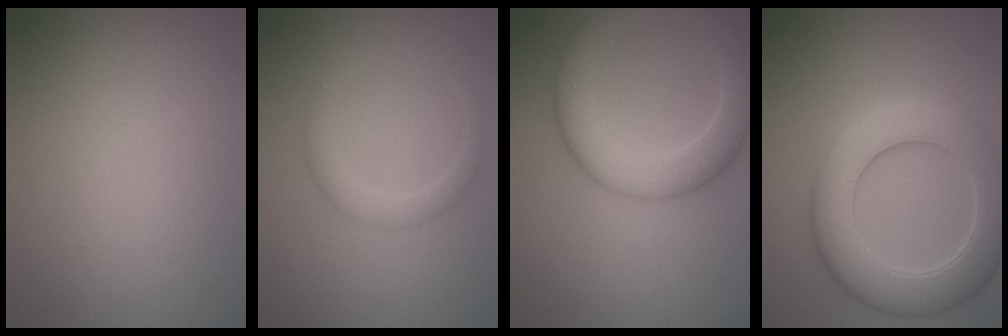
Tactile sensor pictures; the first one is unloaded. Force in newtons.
{"total": 2.1, "press": 2.1, "slide": 0.2}
{"total": 6.9, "press": 6.8, "slide": 0.7}
{"total": 8.5, "press": 8.4, "slide": 0.5}